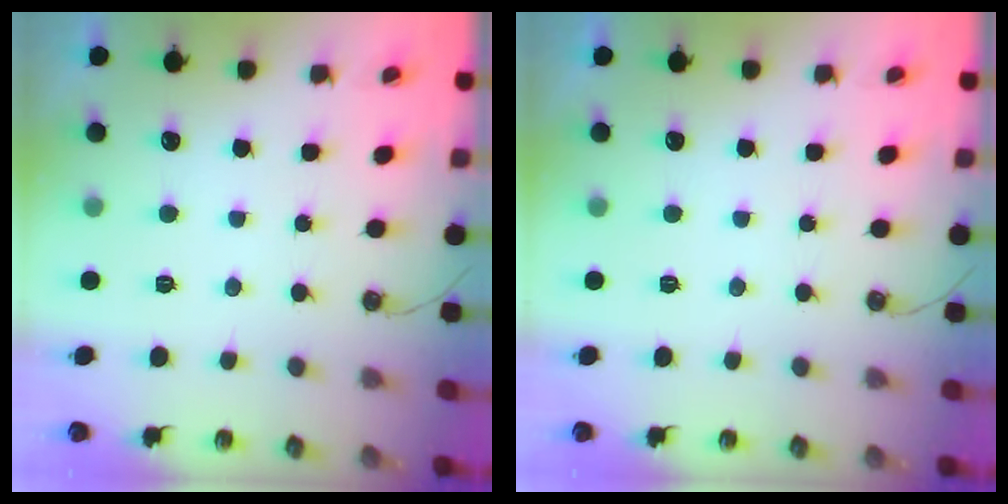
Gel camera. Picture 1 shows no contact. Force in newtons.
{"total": 0.0}